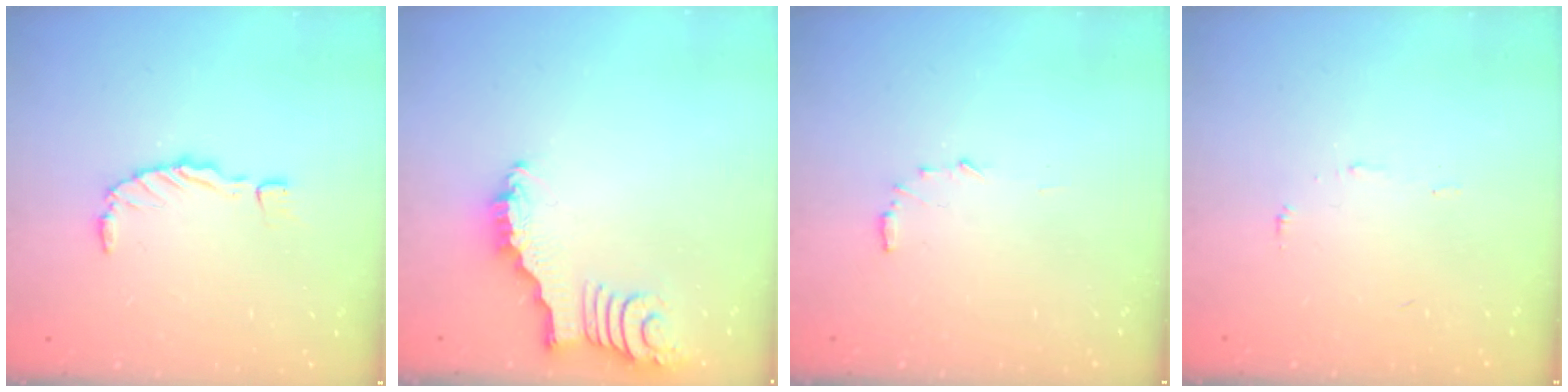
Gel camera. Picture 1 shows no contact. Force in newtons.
{"total": 2.4, "press": 2.4, "slide": 0.3}
{"total": 6.4, "press": 6.4, "slide": 0.6}
{"total": 5.0, "press": 5.0, "slide": 0.4}